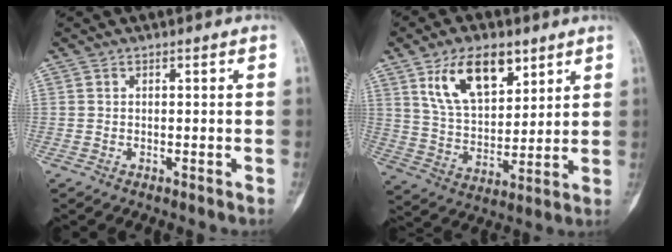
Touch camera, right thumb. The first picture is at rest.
{"total": 14.2, "force": [7.7, 7.4, 9.4], "torque": [-0.135, -0.036, 0.148]}